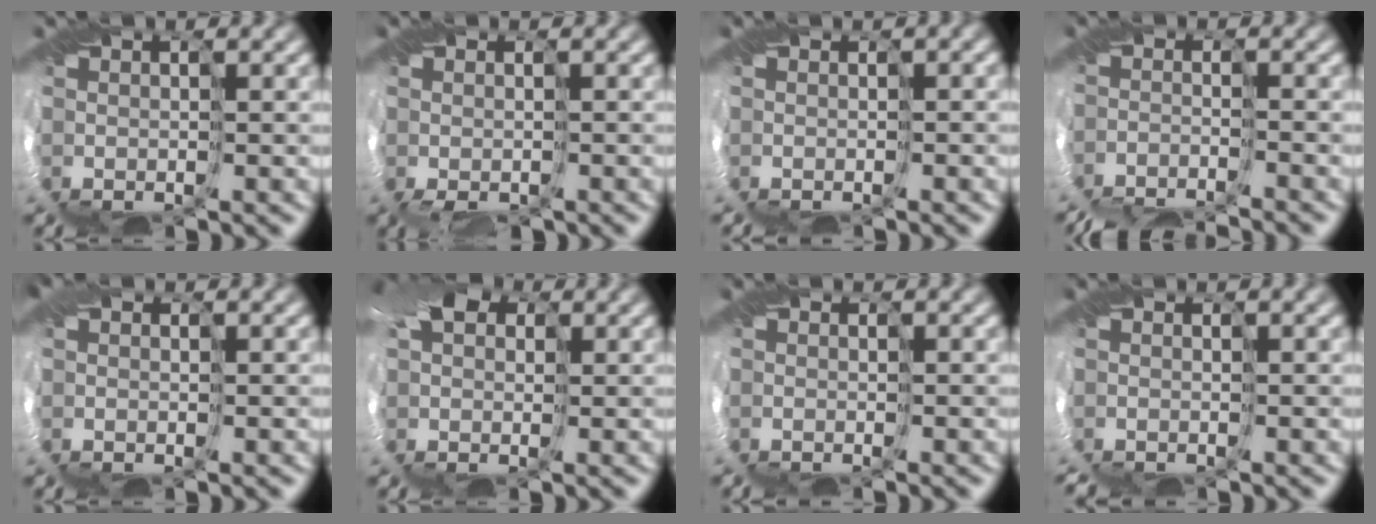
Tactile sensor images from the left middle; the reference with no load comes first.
{"total": 2.5, "force": [-2.4, 0.1, -0.4], "torque": [-0.008, -0.027, -0.023]}
{"total": 2.6, "force": [-1.9, -1.4, -1.1], "torque": [0.011, -0.016, -0.012]}
{"total": 9.0, "force": [-9.0, -0.4, -0.2], "torque": [-0.014, -0.029, -0.125]}
{"total": 0.6, "force": [-0.1, 0.5, 0.3], "torque": [-0.027, 0.000, 0.016]}
{"total": 5.4, "force": [1.8, 3.9, 3.2], "torque": [-0.098, 0.015, 0.030]}
{"total": 3.2, "force": [-2.0, -1.7, -1.9], "torque": [0.022, -0.020, -0.011]}
{"total": 2.9, "force": [-2.1, -1.5, -1.3], "torque": [0.012, -0.018, -0.018]}